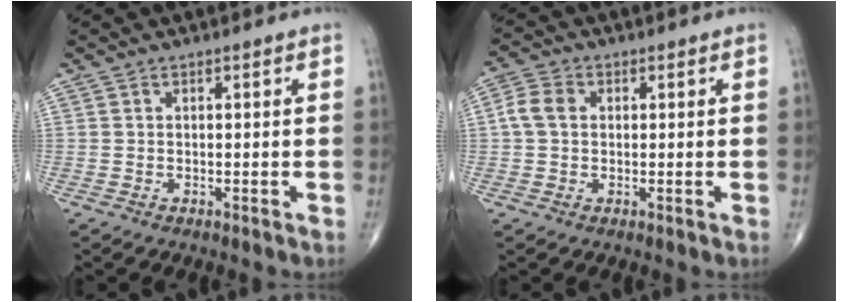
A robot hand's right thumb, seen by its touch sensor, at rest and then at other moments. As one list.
[{"total": 4.5, "force": [0.5, 3.4, 2.9], "torque": [-0.060, 0.013, 0.005]}]